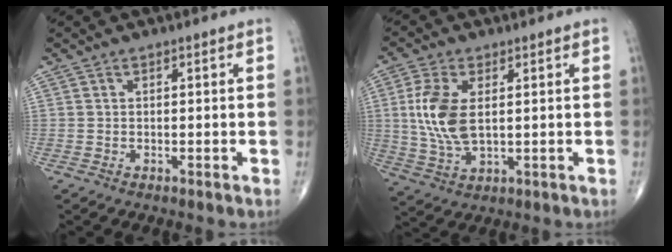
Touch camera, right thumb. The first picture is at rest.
{"total": 10.2, "force": [1.4, 5.2, 8.6], "torque": [-0.191, -0.006, 0.033]}